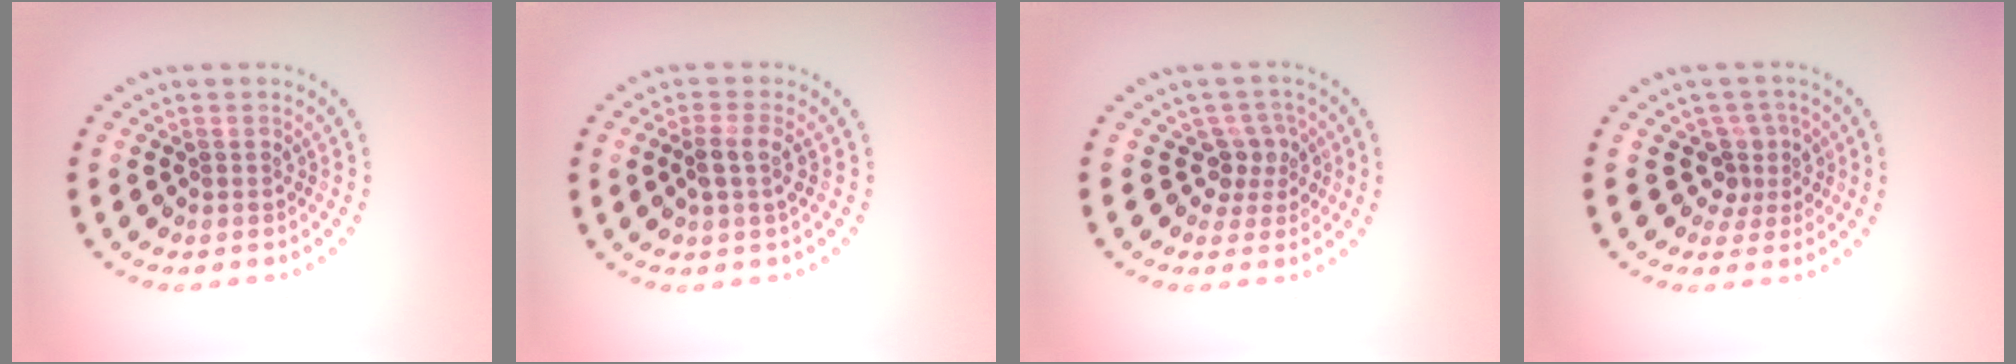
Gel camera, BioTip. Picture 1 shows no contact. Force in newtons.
{"total": 1.9, "press": 1.6, "slide": 1.1}
{"total": 2.5, "press": 1.9, "slide": 1.7}
{"total": 2.7, "press": 2.0, "slide": 1.8}